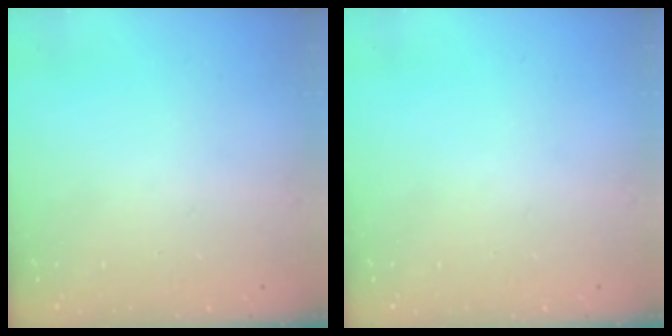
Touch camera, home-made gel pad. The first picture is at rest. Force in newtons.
{"total": 0.0}